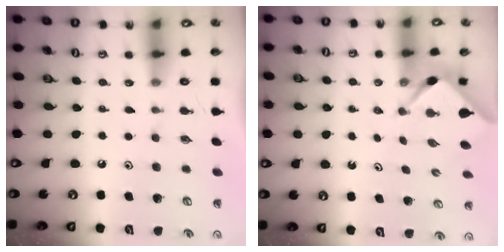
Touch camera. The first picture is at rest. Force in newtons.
{"total": 2.5, "press": 2.5, "slide": 0.3}